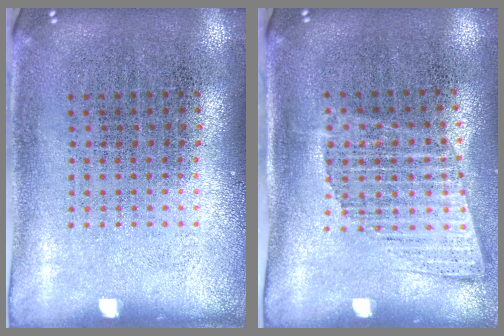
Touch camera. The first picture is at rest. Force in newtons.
{"total": 1.3, "press": 1.0, "slide": 0.8}